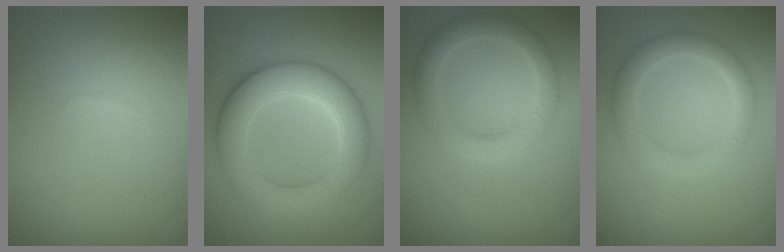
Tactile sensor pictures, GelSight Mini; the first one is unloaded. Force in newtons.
{"total": 7.1, "press": 7.1, "slide": 0.3}
{"total": 3.5, "press": 3.5, "slide": 0.3}
{"total": 3.1, "press": 3.1, "slide": 0.0}